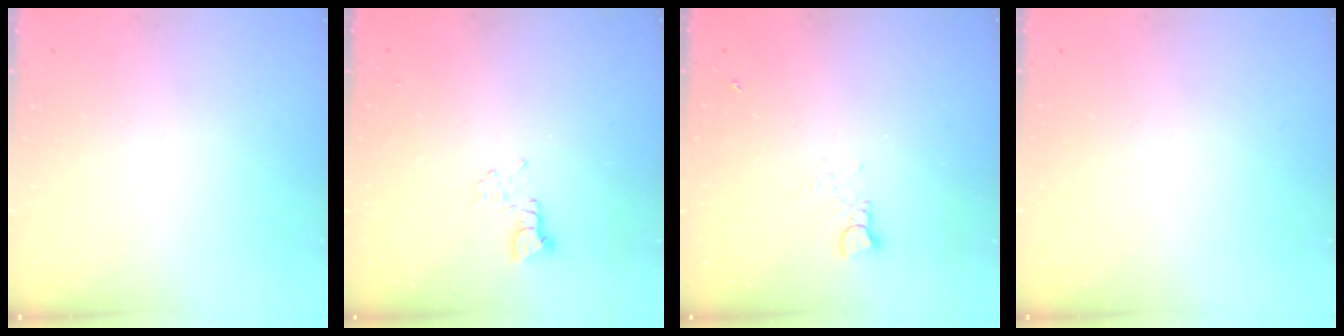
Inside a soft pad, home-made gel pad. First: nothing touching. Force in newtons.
{"total": 2.5, "press": 2.5, "slide": 0.3}
{"total": 2.0, "press": 2.0, "slide": 0.1}
{"total": 0.0}